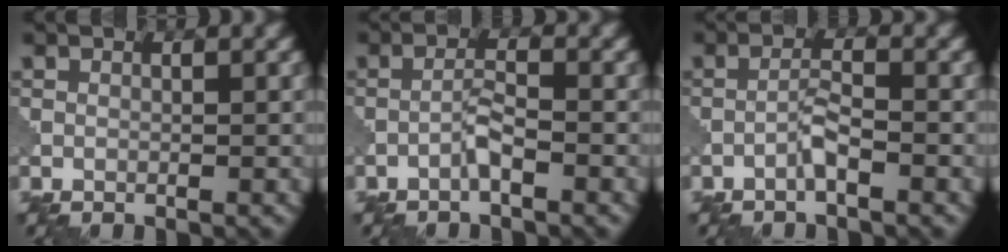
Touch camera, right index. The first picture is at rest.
{"total": 1.8, "force": [-1.1, 0.2, 1.4], "torque": [-0.028, 0.008, -0.025]}
{"total": 1.8, "force": [-1.1, 0.2, 1.4], "torque": [-0.029, 0.008, -0.026]}